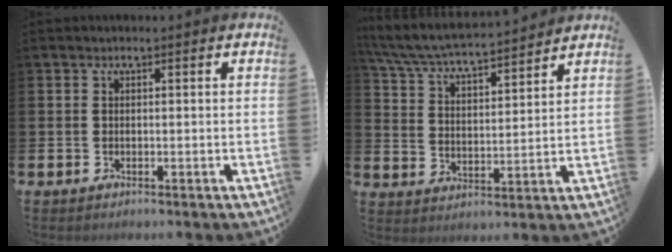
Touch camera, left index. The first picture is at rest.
{"total": 6.1, "force": [5.8, 0.5, 1.8], "torque": [-0.064, -0.042, 0.098]}